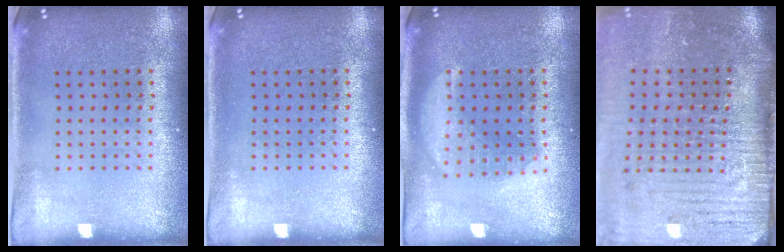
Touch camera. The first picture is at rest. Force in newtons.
{"total": 0.0}
{"total": 3.1, "press": 3.1, "slide": 0.3}
{"total": 5.3, "press": 4.3, "slide": 3.1}